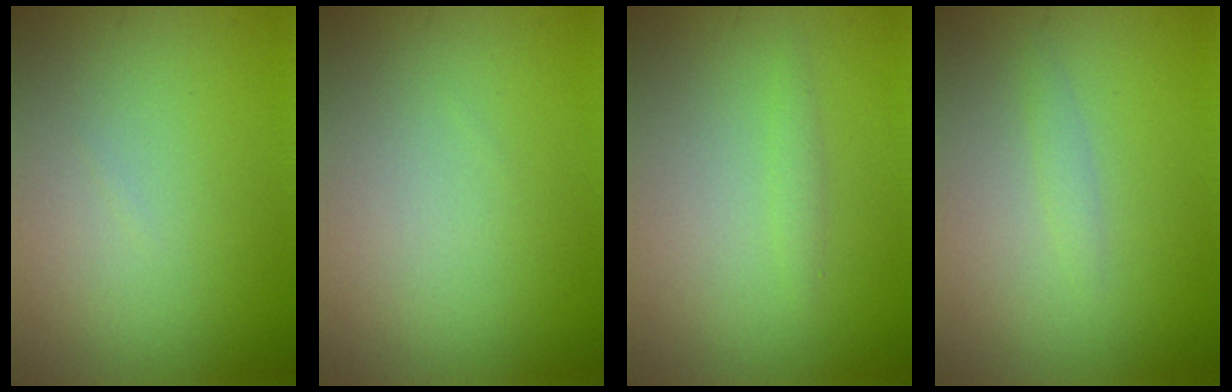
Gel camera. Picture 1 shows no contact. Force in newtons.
{"total": 0.0}
{"total": 0.8, "press": 0.8, "slide": 0.1}
{"total": 0.9, "press": 0.9, "slide": 0.0}